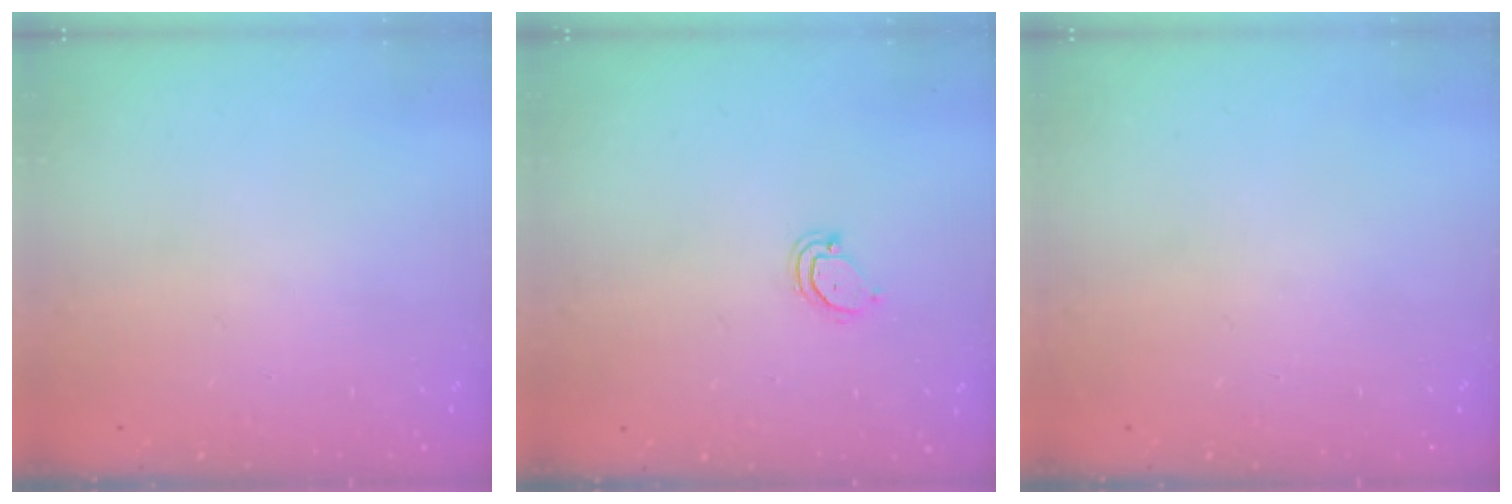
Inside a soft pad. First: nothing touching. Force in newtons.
{"total": 3.4, "press": 3.3, "slide": 0.5}
{"total": 0.0}